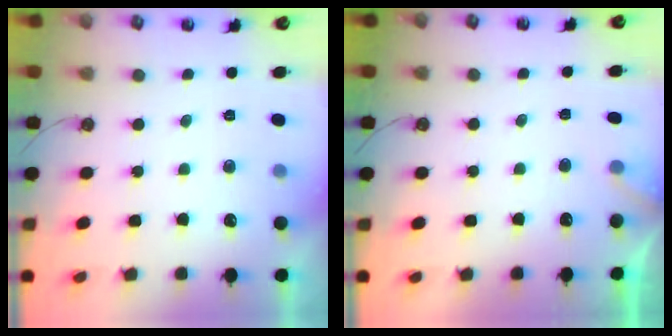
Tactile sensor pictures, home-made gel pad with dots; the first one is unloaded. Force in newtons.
{"total": 4.5, "press": 4.5, "slide": 0.4}